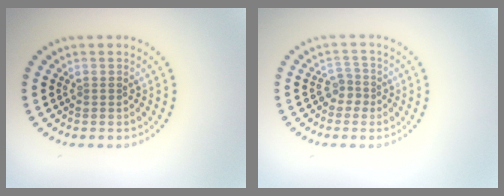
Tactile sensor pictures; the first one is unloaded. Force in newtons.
{"total": 1.9, "press": 1.3, "slide": 1.3}